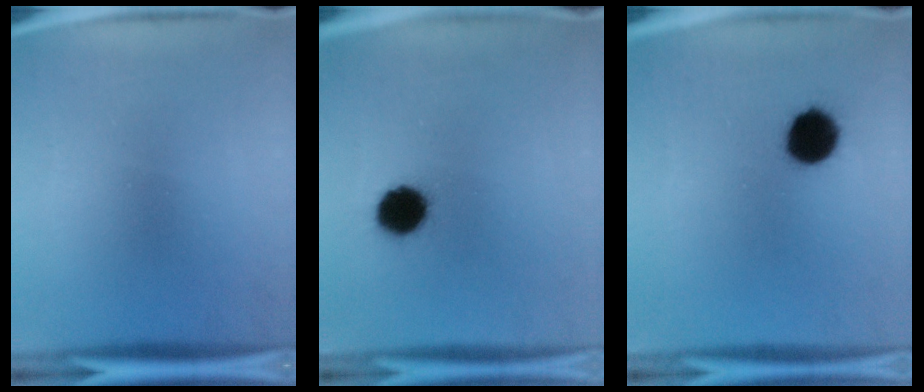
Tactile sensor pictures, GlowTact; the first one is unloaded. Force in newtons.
{"total": 9.0}
{"total": 9.7}